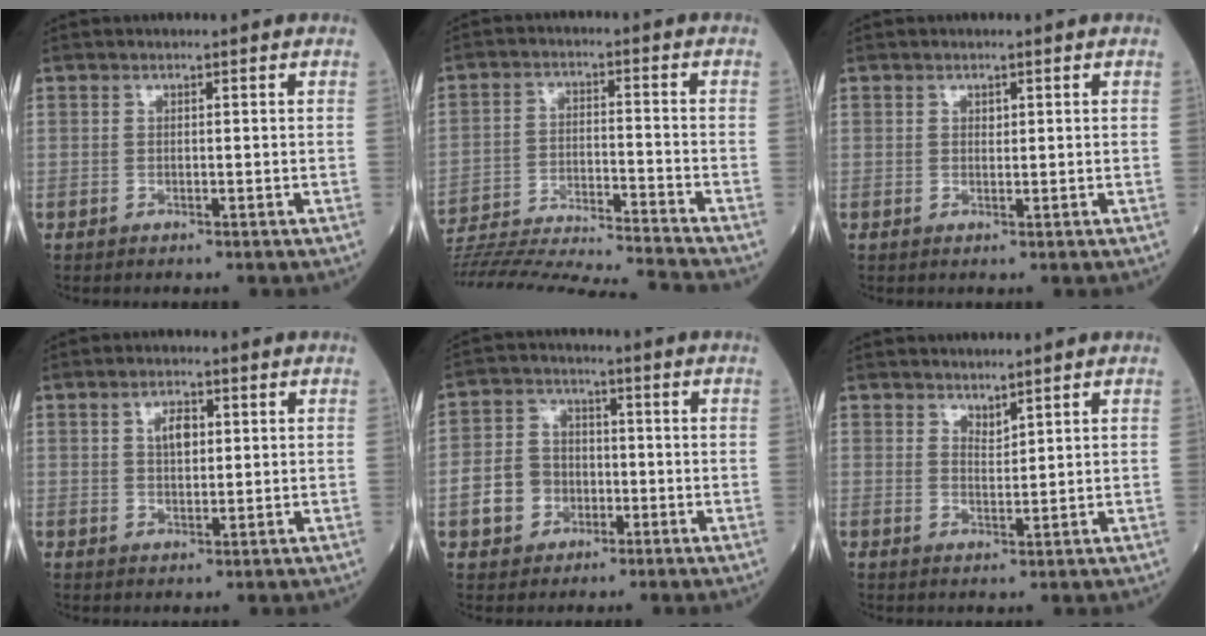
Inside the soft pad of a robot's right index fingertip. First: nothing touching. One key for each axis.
{"total": 23.6, "fx": -22.1, "fy": -1.7, "fz": 7.9, "tx": -0.142, "ty": -0.045, "tz": -0.339}
{"total": 0.7, "fx": 0.3, "fy": 0.5, "fz": 0.4, "tx": -0.004, "ty": -0.002, "tz": 0.005}
{"total": 3.5, "fx": 1.1, "fy": 1.7, "fz": 2.9, "tx": -0.051, "ty": 0.004, "tz": 0.018}
{"total": 7.3, "fx": -2.1, "fy": 6.3, "fz": 3.1, "tx": -0.077, "ty": 0.019, "tz": -0.031}
{"total": 1.9, "fx": 1.8, "fy": 0.4, "fz": 0.5, "tx": -0.008, "ty": -0.005, "tz": 0.035}